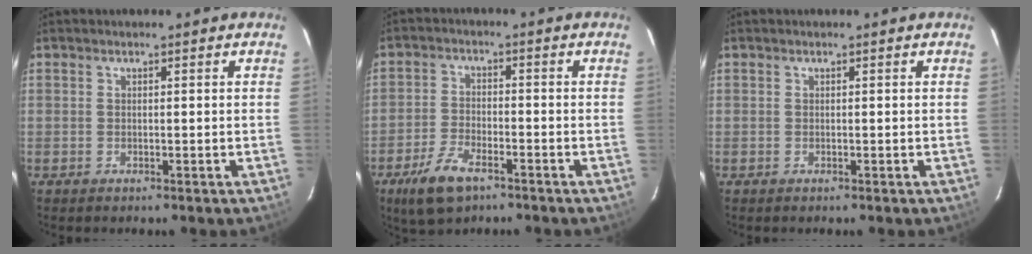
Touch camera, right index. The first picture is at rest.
{"total": 8.6, "force": [-5.5, 3.7, 5.5], "torque": [-0.136, -0.010, -0.105]}
{"total": 0.0}